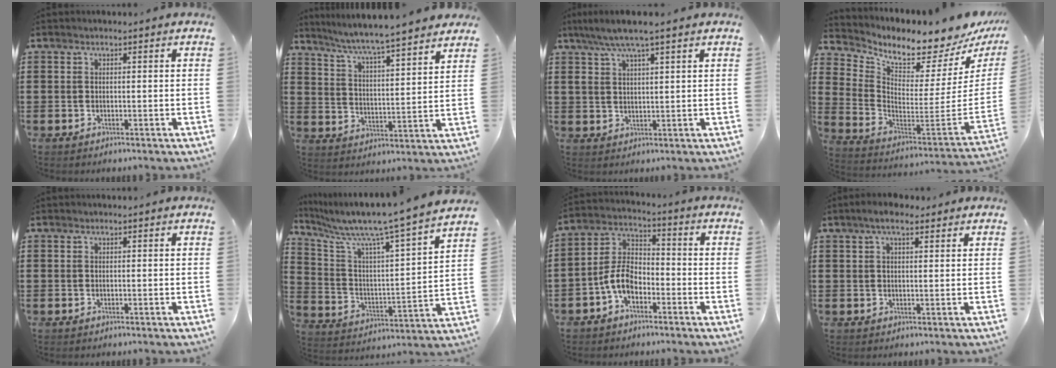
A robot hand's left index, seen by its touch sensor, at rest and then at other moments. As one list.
[{"total": 5.6, "force": [5.2, -0.7, 2.0], "torque": [-0.063, -0.041, 0.083]}, {"total": 5.4, "force": [3.8, 0.7, 3.7], "torque": [-0.079, -0.005, 0.068]}, {"total": 6.1, "force": [5.5, 1.1, 2.2], "torque": [-0.071, -0.072, 0.090]}, {"total": 0.0}, {"total": 8.6, "force": [7.3, -0.4, 4.4], "torque": [-0.119, -0.065, 0.112]}, {"total": 6.9, "force": [-3.6, 3.7, 4.5], "torque": [-0.114, 0.006, -0.077]}, {"total": 3.8, "force": [2.5, 1.1, 2.7], "torque": [-0.056, 0.007, 0.044]}]